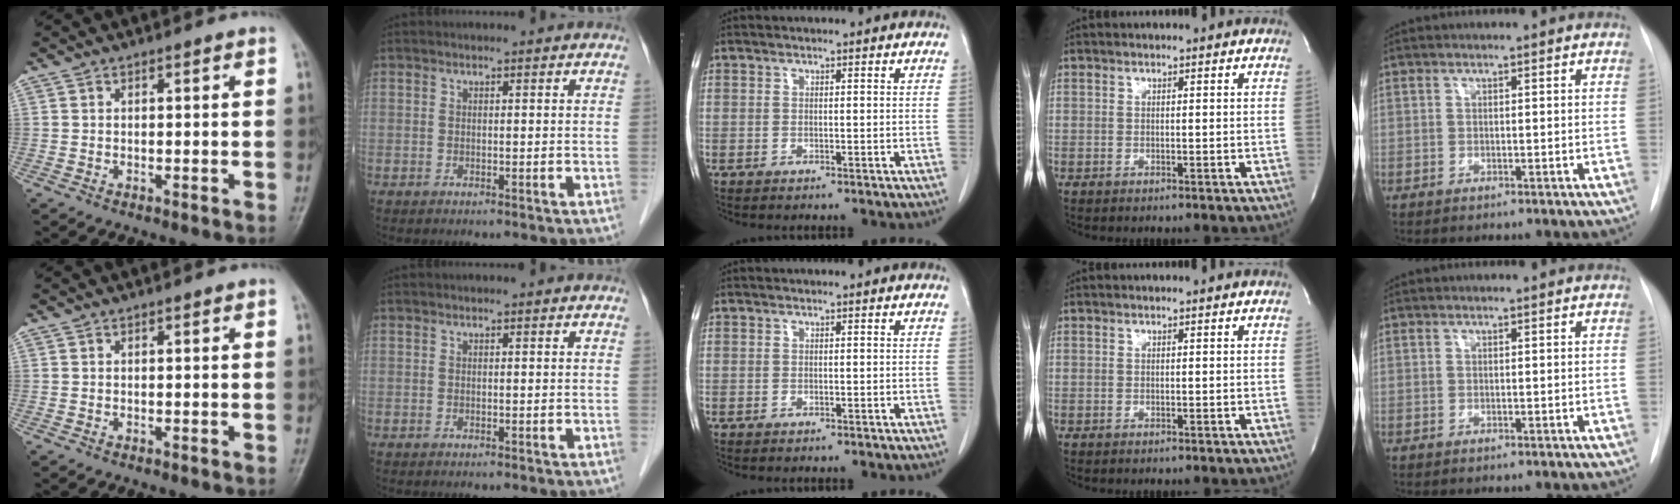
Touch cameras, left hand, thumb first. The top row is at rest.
{}